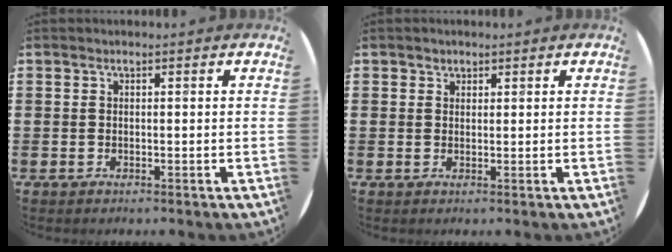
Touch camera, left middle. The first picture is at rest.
{"total": 1.0, "force": [0.8, 0.6, -0.1], "torque": [0.008, -0.001, 0.015]}